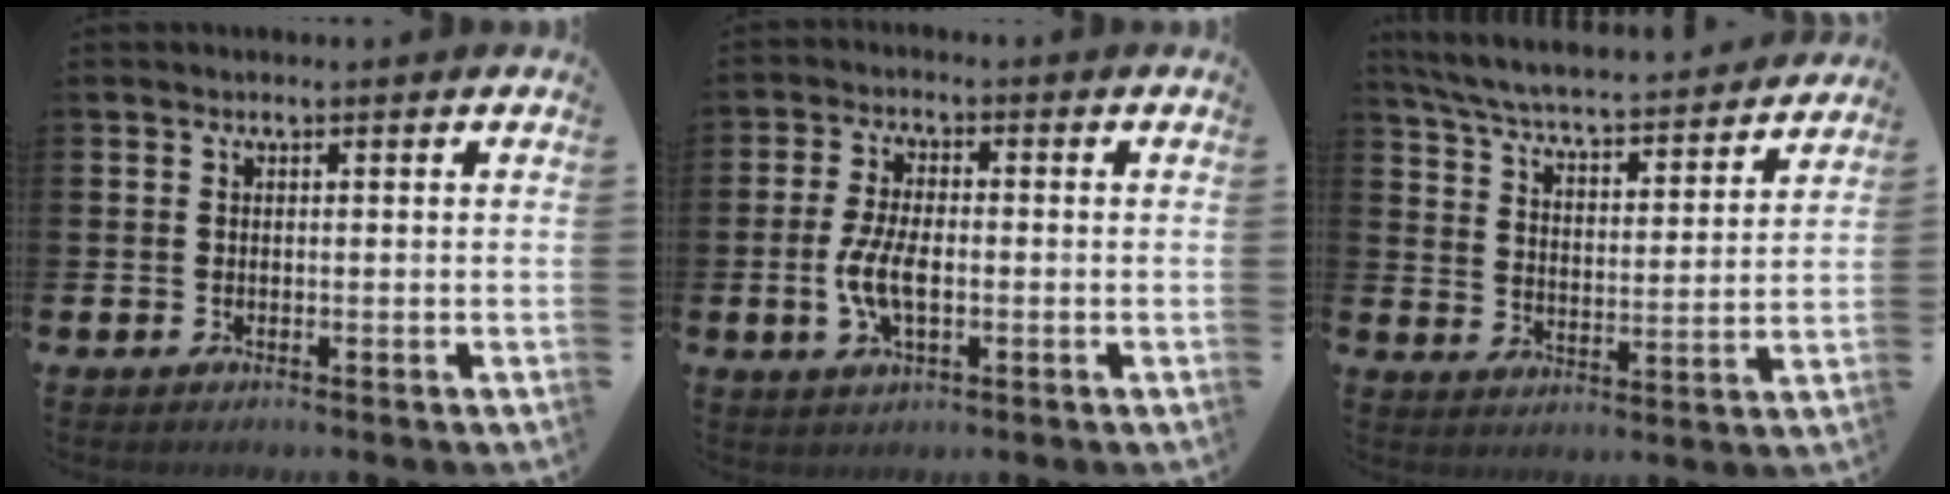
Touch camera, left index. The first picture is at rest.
{"total": 5.7, "force": [-0.9, 2.5, 5.1], "torque": [-0.094, -0.001, -0.020]}
{"total": 6.4, "force": [6.0, 0.5, 2.0], "torque": [-0.067, -0.050, 0.099]}